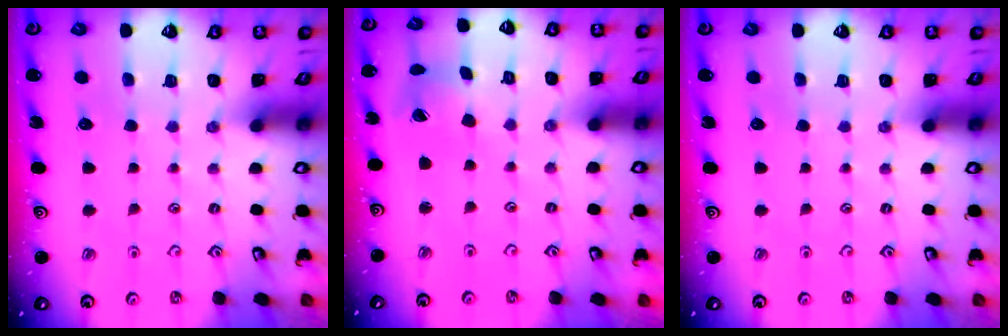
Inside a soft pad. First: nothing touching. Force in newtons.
{"total": 5.1, "press": 5.1, "slide": 0.7}
{"total": 0.0}